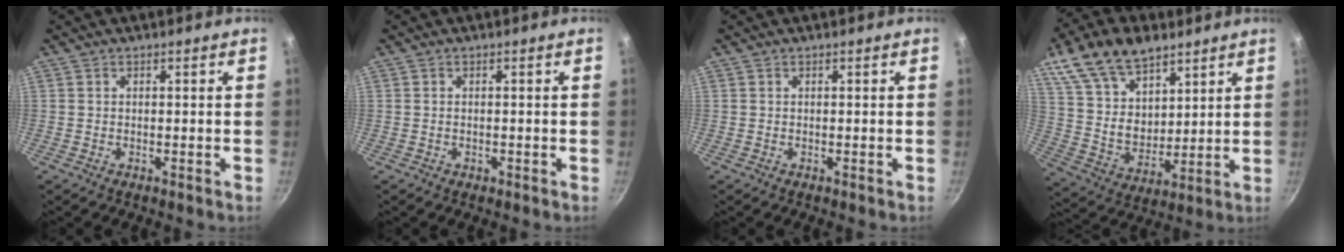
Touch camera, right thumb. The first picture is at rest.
{"total": 0.5, "force": [-0.2, 0.4, 0.3], "torque": [-0.003, 0.001, -0.004]}
{"total": 0.0}
{"total": 18.2, "force": [10.9, 10.8, 9.9], "torque": [-0.153, -0.037, 0.208]}